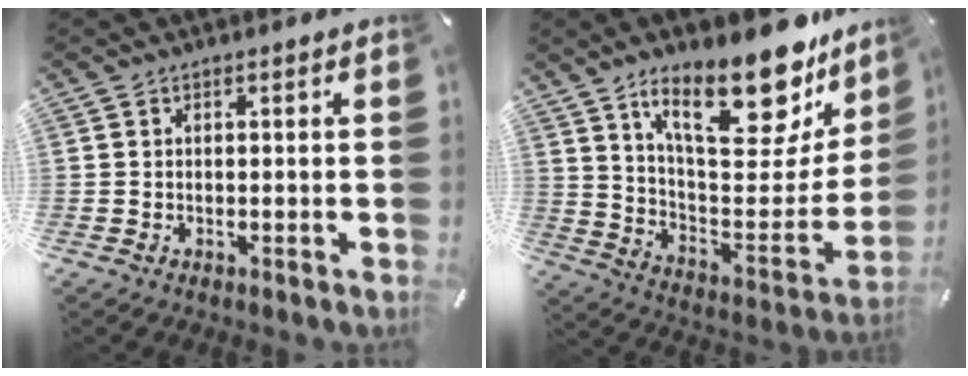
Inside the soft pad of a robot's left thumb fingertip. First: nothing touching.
{"total": 24.3, "force": [17.3, 9.7, 14.0], "torque": [-0.197, -0.125, 0.286]}